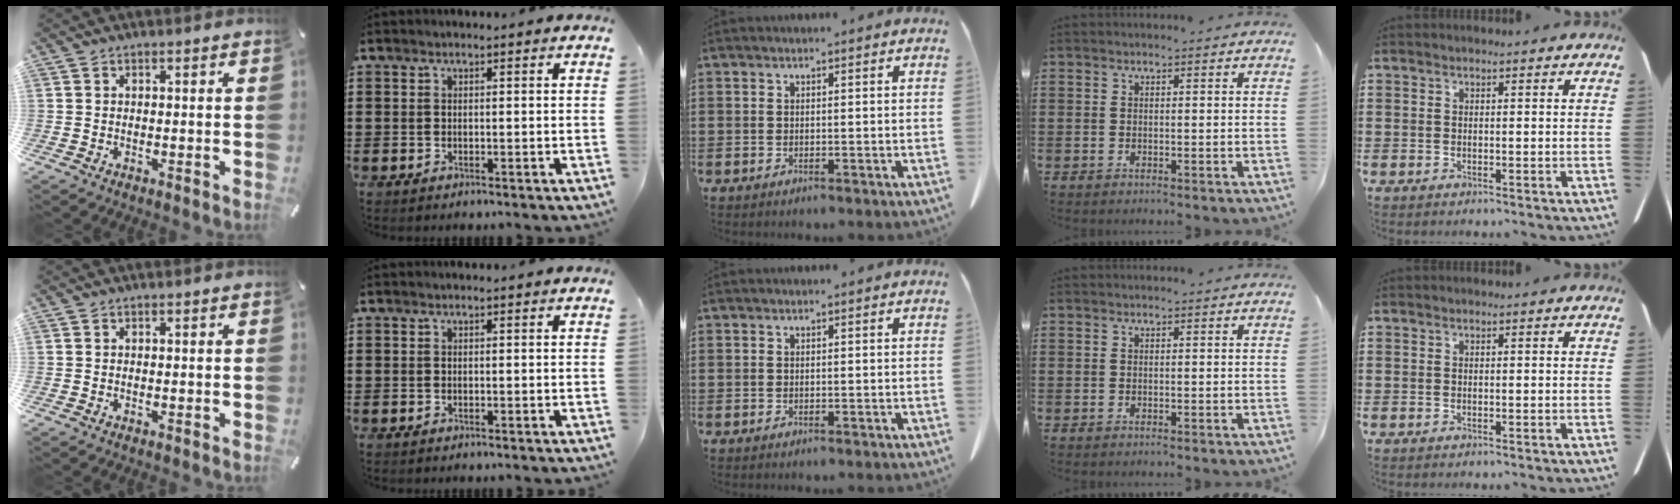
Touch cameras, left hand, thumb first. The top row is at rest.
{}